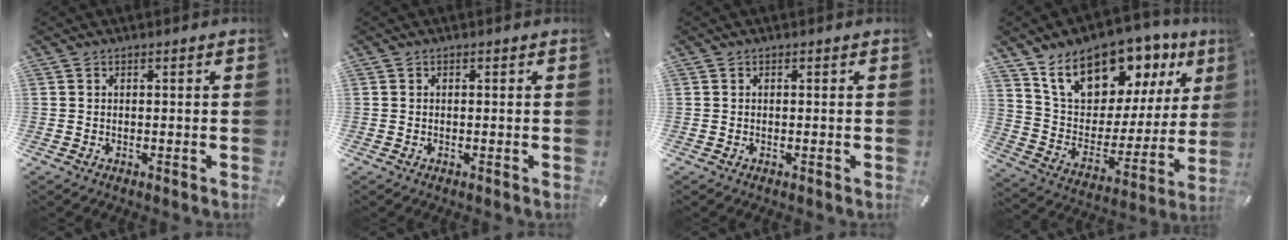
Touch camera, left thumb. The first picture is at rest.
{"total": 0.0}
{"total": 0.0}
{"total": 17.2, "force": [13.1, 9.5, 5.9], "torque": [-0.111, -0.097, 0.234]}